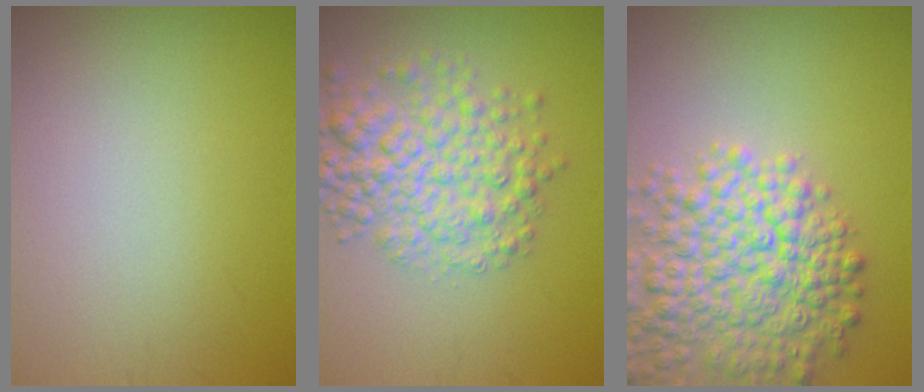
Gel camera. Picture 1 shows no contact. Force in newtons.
{"total": 6.1, "press": 6.1, "slide": 0.1}
{"total": 8.0, "press": 7.9, "slide": 0.5}